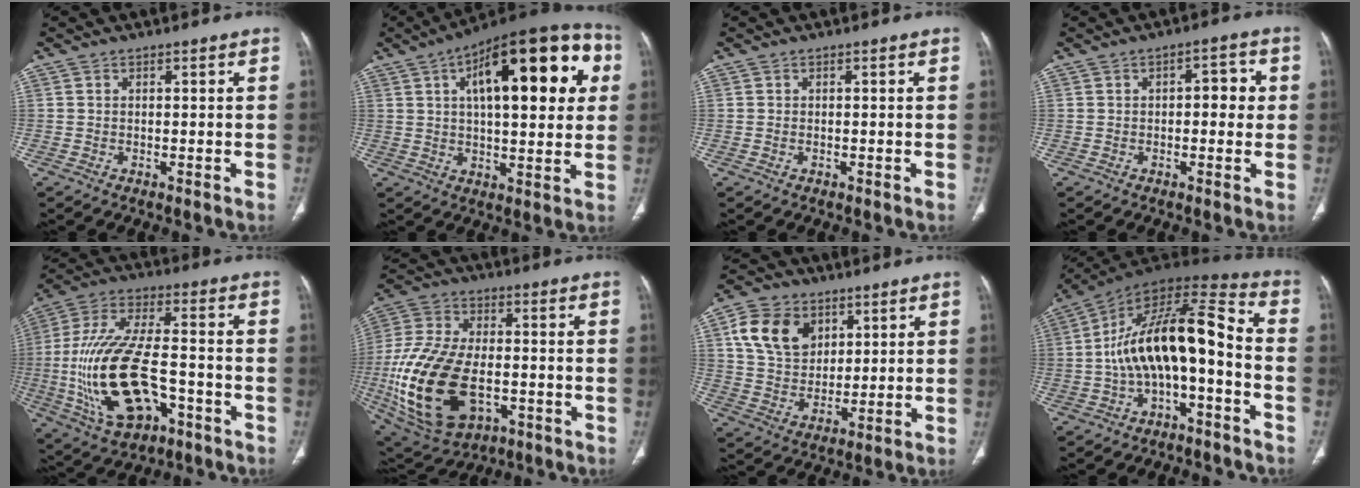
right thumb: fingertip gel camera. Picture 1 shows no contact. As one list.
[{"total": 25.0, "force": [7.1, 10.2, 21.7], "torque": [-0.279, 0.022, 0.094]}, {"total": 0.0}, {"total": 4.9, "force": [0.3, 2.7, 4.1], "torque": [-0.031, 0.013, 0.000]}, {"total": 22.0, "force": [-5.6, 10.8, 18.3], "torque": [-0.379, 0.027, -0.087]}, {"total": 24.1, "force": [-5.5, 14.2, 18.6], "torque": [-0.386, 0.006, -0.076]}, {"total": 12.4, "force": [5.0, 9.1, 6.8], "torque": [-0.102, -0.012, 0.097]}, {"total": 17.0, "force": [-3.3, 7.2, 15.0], "torque": [-0.255, 0.090, -0.057]}]